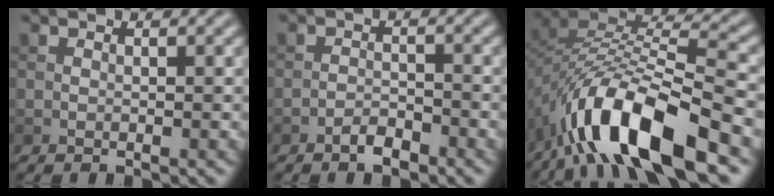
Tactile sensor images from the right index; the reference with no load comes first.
{"total": 1.9, "force": [-1.4, 0.7, 1.0], "torque": [-0.013, 0.006, -0.028]}
{"total": 12.4, "force": [-7.4, 4.1, 9.0], "torque": [-0.163, 0.004, -0.152]}